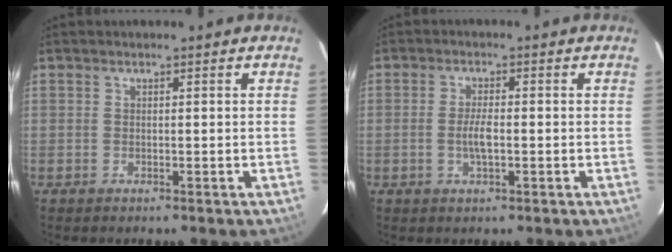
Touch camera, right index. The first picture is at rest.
{"total": 3.5, "force": [-0.8, 1.1, 3.2], "torque": [-0.065, 0.000, -0.016]}